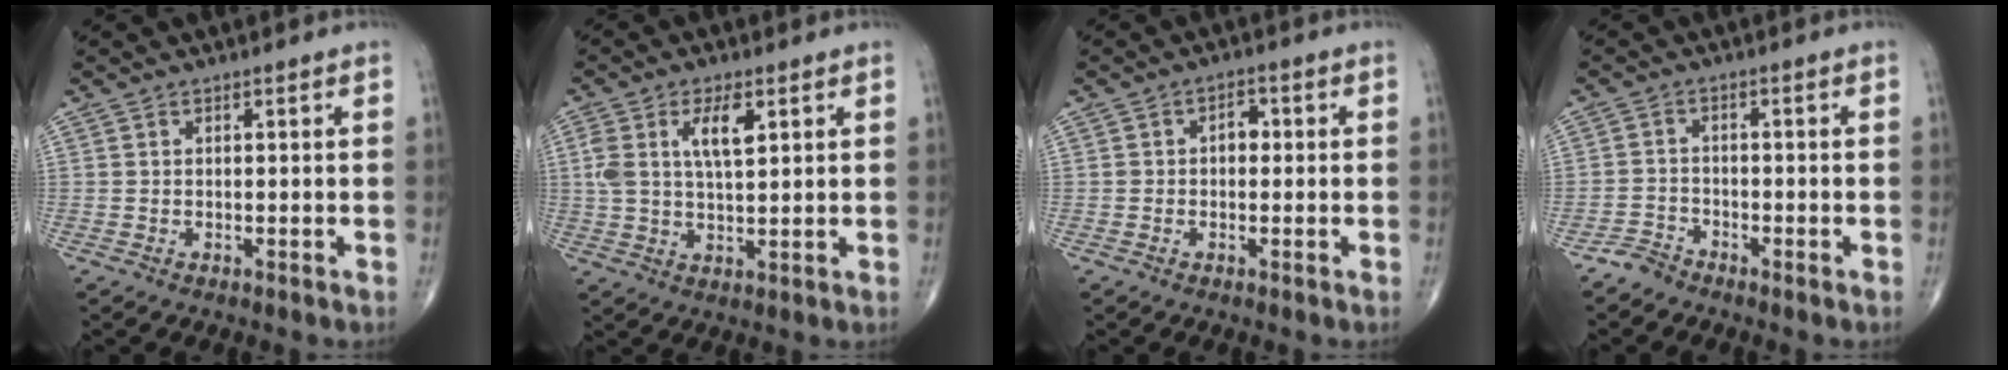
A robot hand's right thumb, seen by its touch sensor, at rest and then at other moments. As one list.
[{"total": 7.4, "force": [2.6, 3.0, 6.2], "torque": [-0.120, -0.003, 0.051]}, {"total": 2.8, "force": [0.1, 2.0, 2.0], "torque": [-0.017, 0.013, -0.004]}, {"total": 2.5, "force": [-2.3, 0.9, -0.1], "torque": [0.008, 0.001, -0.051]}]